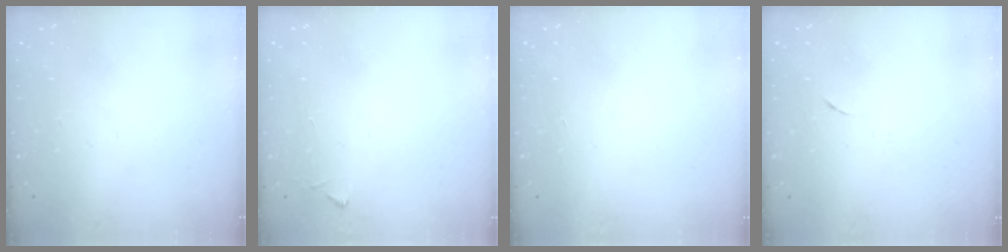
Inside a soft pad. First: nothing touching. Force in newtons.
{"total": 4.8, "press": 4.8, "slide": 0.6}
{"total": 1.7, "press": 1.7, "slide": 0.1}
{"total": 3.9, "press": 3.5, "slide": 1.6}